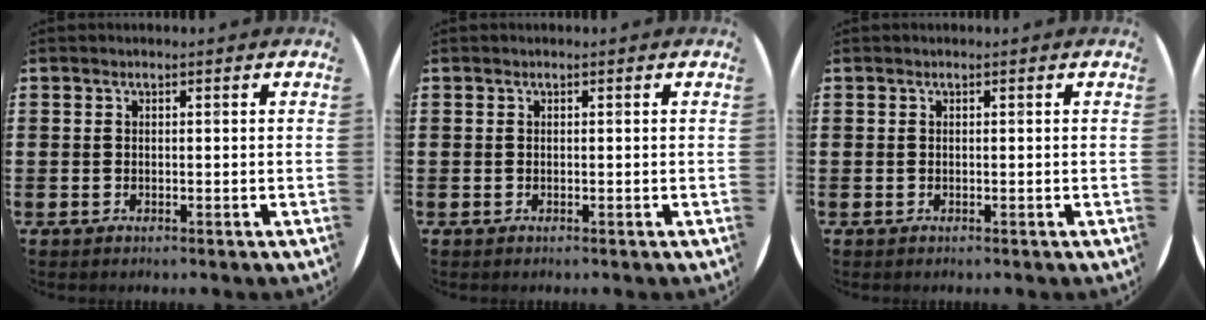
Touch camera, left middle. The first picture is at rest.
{"total": 0.0}
{"total": 0.0}